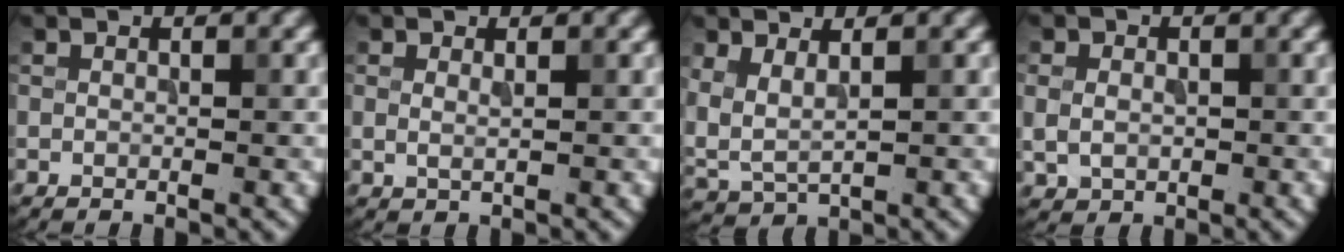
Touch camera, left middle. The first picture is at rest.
{"total": 0.8, "force": [0.3, 0.3, 0.6], "torque": [-0.015, -0.002, 0.006]}
{"total": 3.1, "force": [1.5, 1.5, 2.3], "torque": [-0.059, -0.005, 0.034]}
{"total": 2.5, "force": [-0.1, 2.0, 1.4], "torque": [-0.029, -0.004, 0.003]}